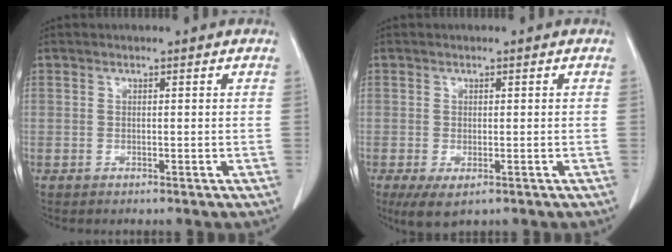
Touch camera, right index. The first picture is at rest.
{"total": 4.0, "force": [-2.0, 1.6, 3.1], "torque": [-0.054, -0.012, -0.026]}